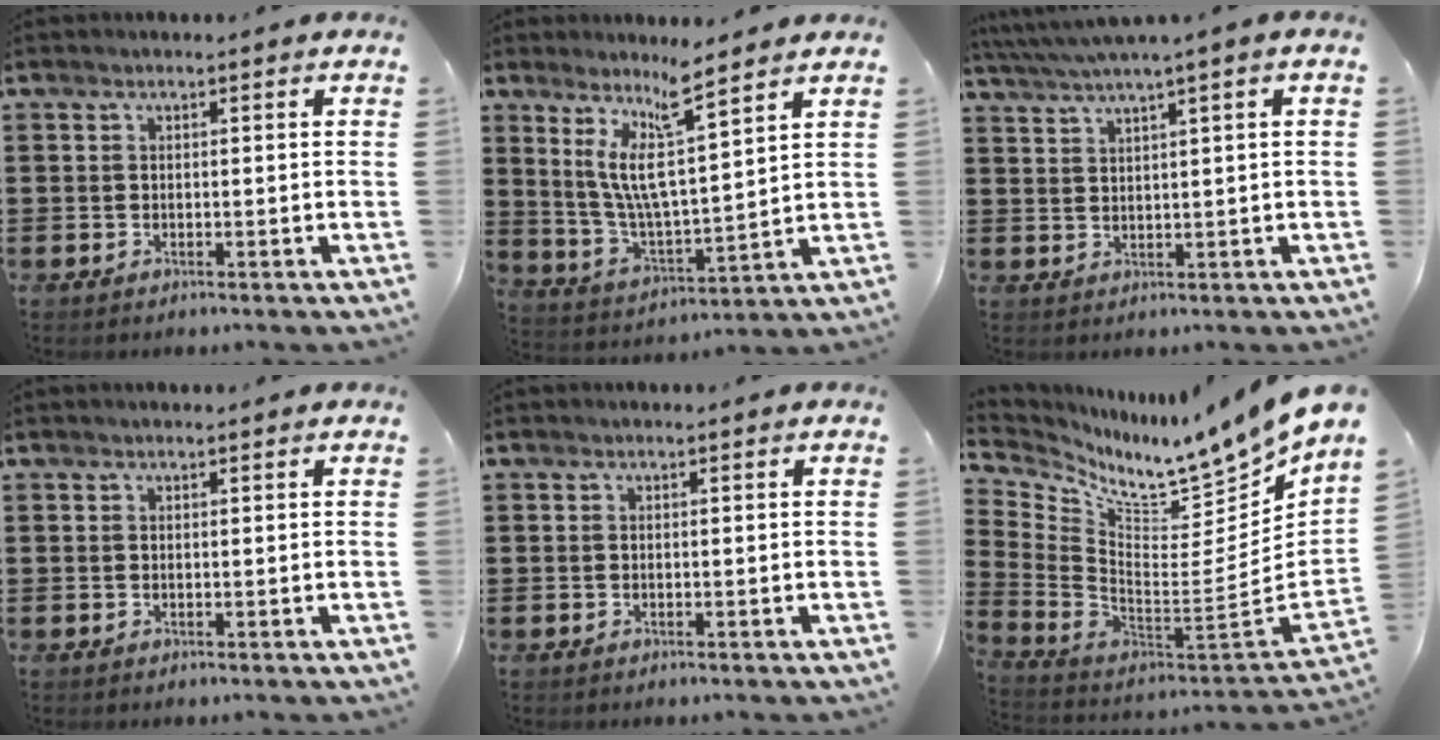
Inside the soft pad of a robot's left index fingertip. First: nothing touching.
{"total": 10.1, "force": [6.4, 1.2, 7.8], "torque": [-0.174, -0.032, 0.108]}
{"total": 2.5, "force": [1.6, -0.5, 1.9], "torque": [-0.049, -0.005, 0.022]}
{"total": 0.0}
{"total": 0.0}
{"total": 8.7, "force": [7.6, 0.6, 4.2], "torque": [-0.077, -0.086, 0.113]}